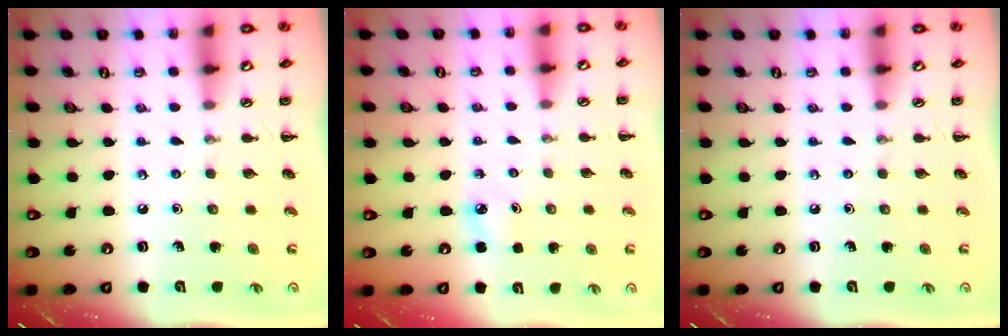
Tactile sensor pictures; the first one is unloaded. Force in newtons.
{"total": 4.2, "press": 3.9, "slide": 1.5}
{"total": 0.0}